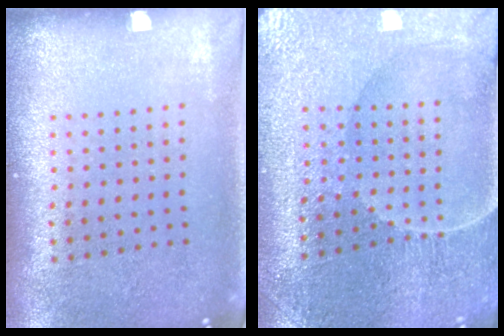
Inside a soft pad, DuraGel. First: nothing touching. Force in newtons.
{"total": 1.9, "press": 1.9, "slide": 0.2}